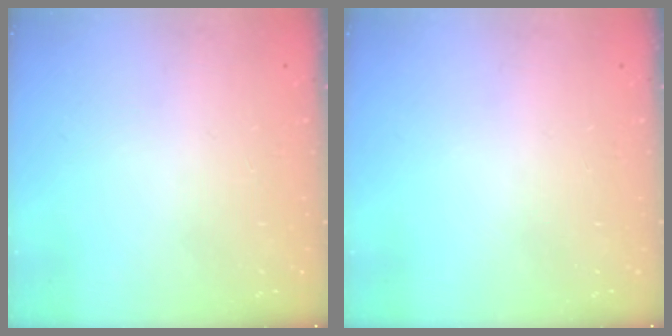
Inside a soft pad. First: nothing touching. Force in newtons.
{"total": 0.0}